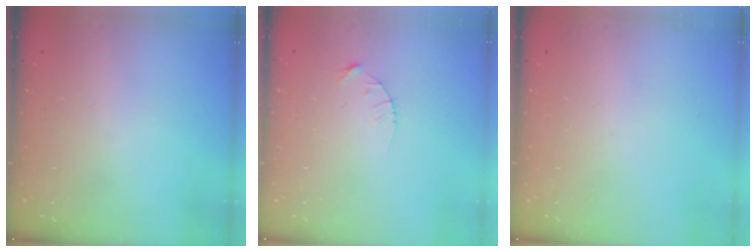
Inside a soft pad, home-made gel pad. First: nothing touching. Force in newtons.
{"total": 2.1, "press": 2.1, "slide": 0.3}
{"total": 0.0}